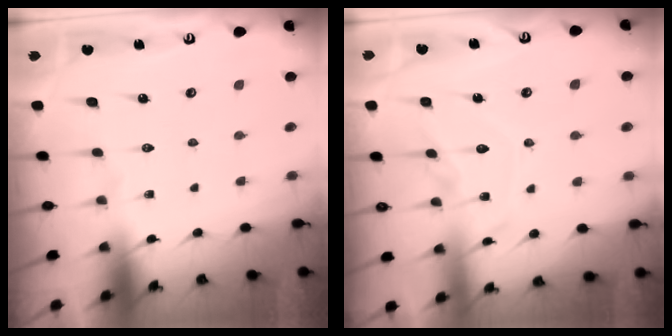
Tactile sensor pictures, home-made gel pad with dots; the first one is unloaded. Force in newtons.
{"total": 10.8, "press": 10.8, "slide": 0.8}